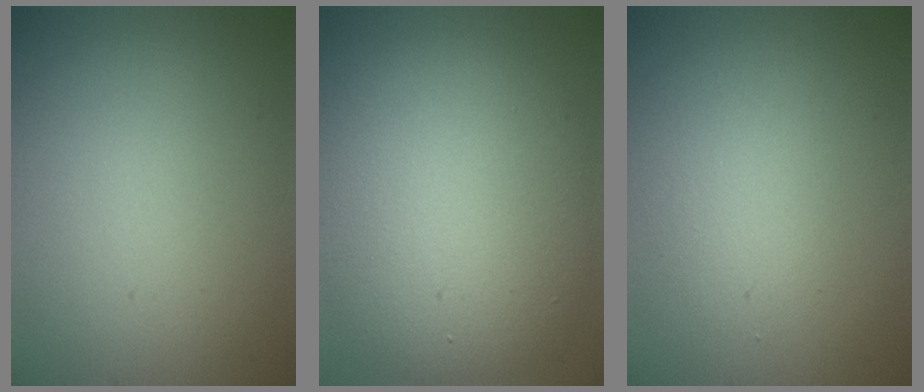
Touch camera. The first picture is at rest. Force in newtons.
{"total": 10.4, "press": 10.4, "slide": 0.2}
{"total": 1.9, "press": 1.9, "slide": 0.0}